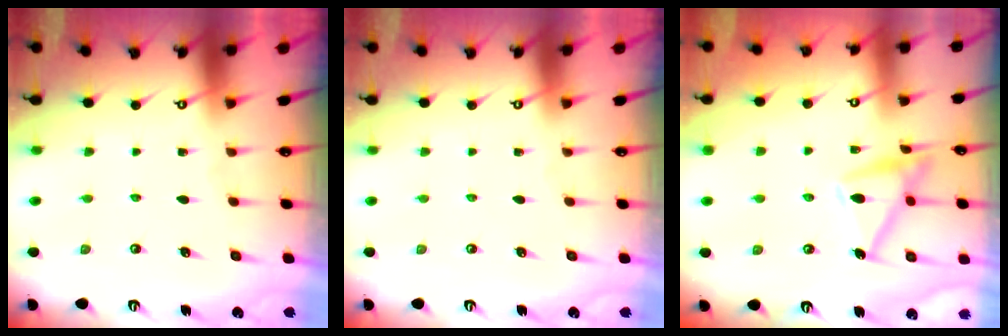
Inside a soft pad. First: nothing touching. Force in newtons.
{"total": 0.0}
{"total": 15.1, "press": 15.0, "slide": 1.0}